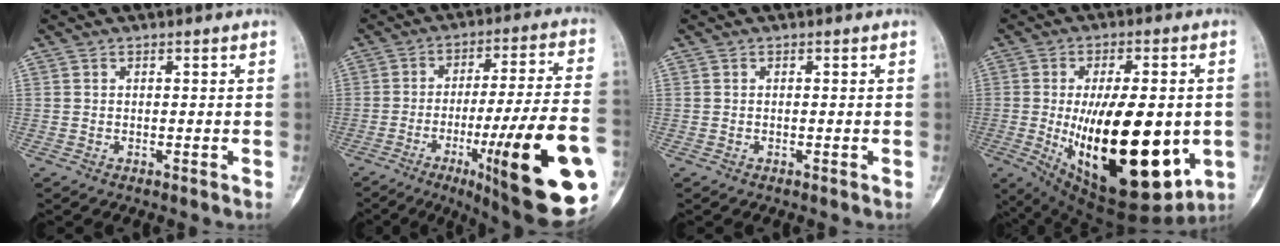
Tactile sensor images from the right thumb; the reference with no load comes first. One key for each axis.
{"total": 26.8, "fx": -9.3, "fy": 4.0, "fz": 24.8, "tx": -0.317, "ty": 0.016, "tz": -0.128}
{"total": 0.0}
{"total": 27.1, "fx": -4.1, "fy": 11.7, "fz": 24.1, "tx": -0.356, "ty": -0.029, "tz": -0.035}